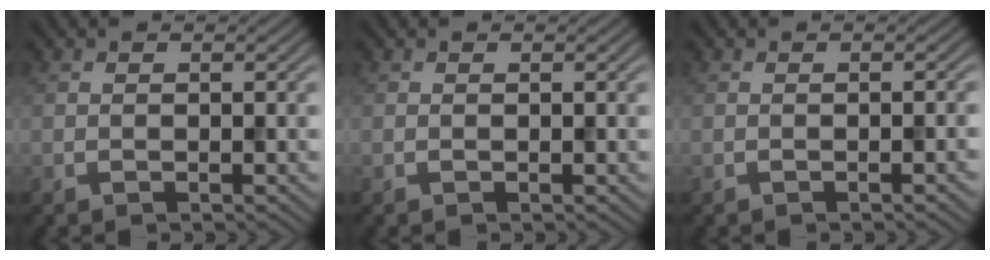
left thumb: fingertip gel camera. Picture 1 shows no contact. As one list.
[{"total": 0.0}, {"total": 1.2, "force": [-0.4, 0.2, 1.1], "torque": [-0.012, 0.003, -0.007]}]